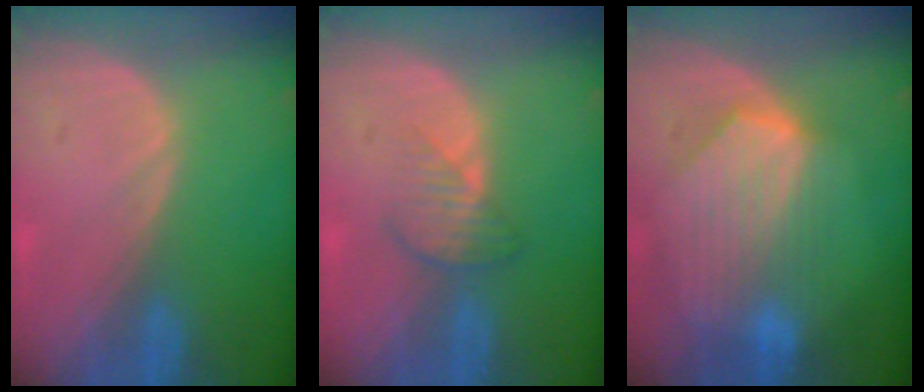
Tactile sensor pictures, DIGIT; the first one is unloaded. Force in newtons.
{"total": 3.6, "press": 3.1, "slide": 1.7}
{"total": 8.7, "press": 7.9, "slide": 3.7}